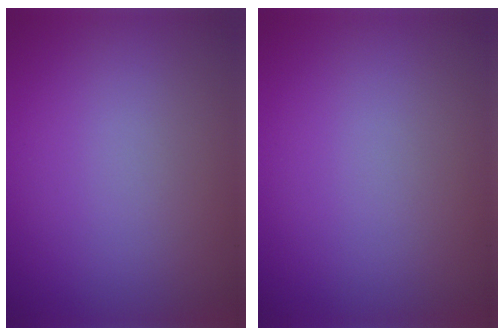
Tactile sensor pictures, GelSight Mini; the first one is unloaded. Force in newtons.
{"total": 0.0}